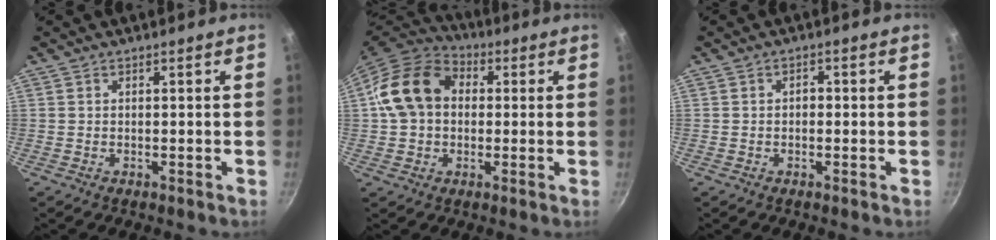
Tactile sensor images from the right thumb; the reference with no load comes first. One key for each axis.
{"total": 14.4, "fx": 1.6, "fy": 11.0, "fz": 9.2, "tx": -0.159, "ty": 0.032, "tz": 0.019}
{"total": 1.3, "fx": -0.2, "fy": 0.9, "fz": 0.8, "tx": -0.002, "ty": 0.006, "tz": -0.006}